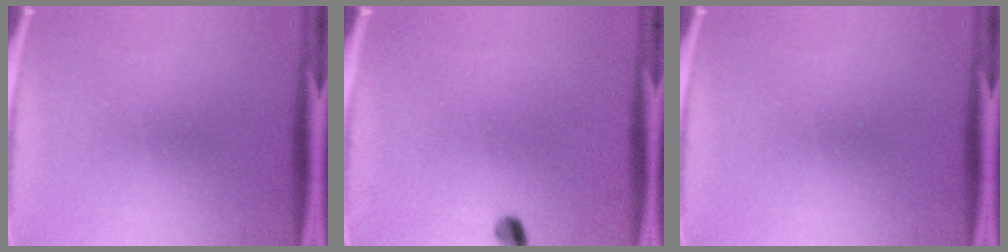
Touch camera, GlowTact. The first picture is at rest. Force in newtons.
{"total": 2.3}
{"total": 0.0}